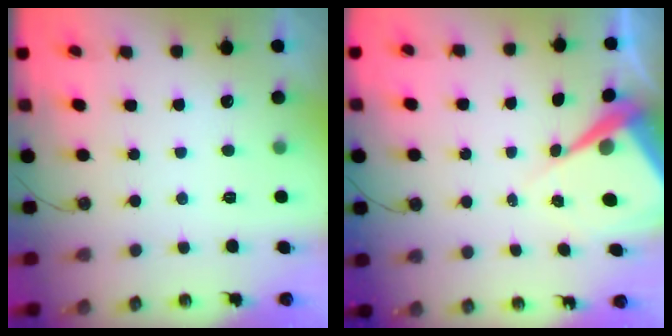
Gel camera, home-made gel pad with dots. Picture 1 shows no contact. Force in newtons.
{"total": 8.5, "press": 8.5, "slide": 0.7}